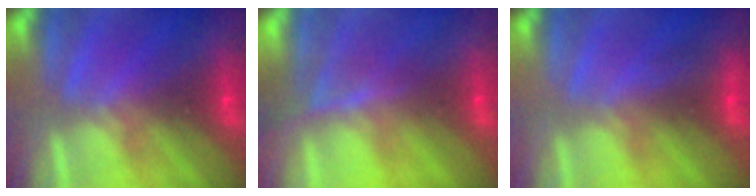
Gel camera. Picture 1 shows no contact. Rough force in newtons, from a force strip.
{"total": 4.5}
{"total": 3.0}